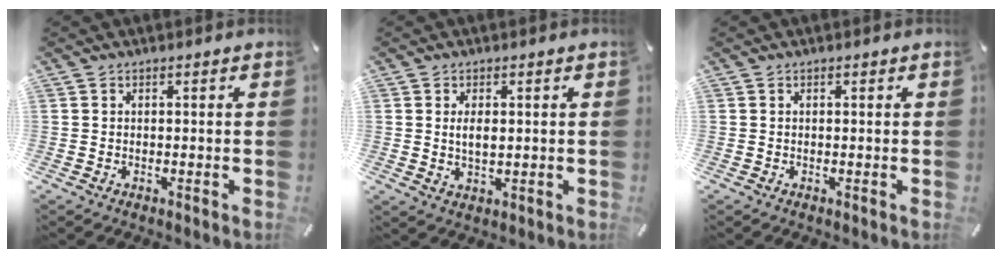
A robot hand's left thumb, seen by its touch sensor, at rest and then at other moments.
{"total": 3.5, "force": [0.7, 1.9, 2.8], "torque": [-0.052, 0.001, 0.010]}
{"total": 0.0}